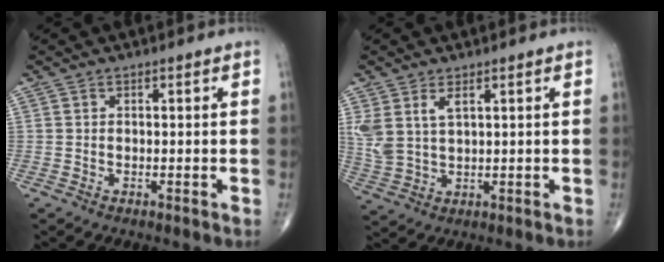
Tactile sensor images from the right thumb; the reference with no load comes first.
{"total": 5.9, "force": [2.6, 2.9, 4.5], "torque": [-0.100, -0.006, 0.064]}